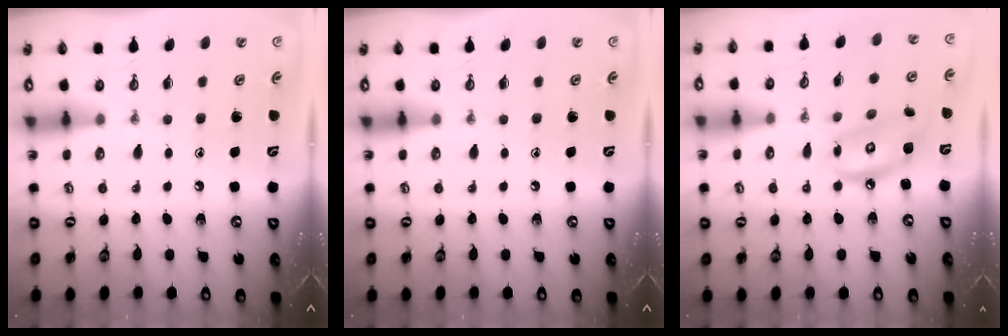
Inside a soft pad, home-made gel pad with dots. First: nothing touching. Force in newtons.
{"total": 0.0}
{"total": 9.2, "press": 9.2, "slide": 0.8}